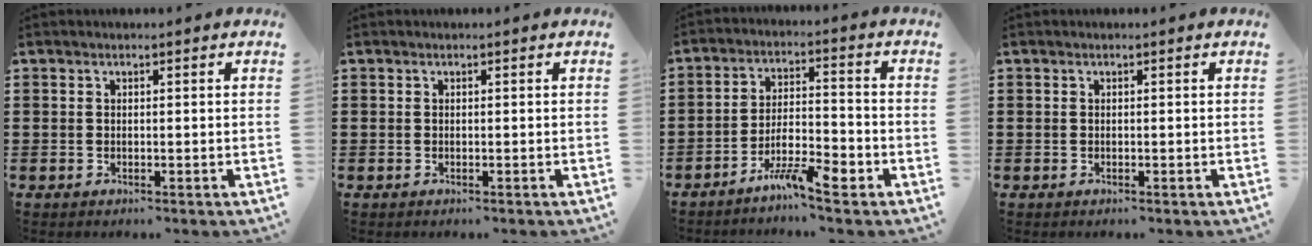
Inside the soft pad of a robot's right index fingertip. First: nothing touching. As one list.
[{"total": 0.0}, {"total": 6.8, "force": [-4.7, 1.7, 4.6], "torque": [-0.094, 0.004, -0.089]}, {"total": 0.0}]